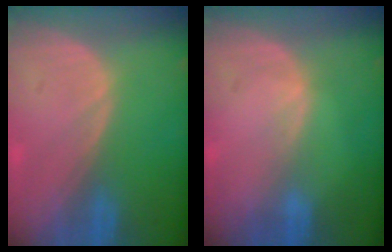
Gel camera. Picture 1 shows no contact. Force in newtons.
{"total": 0.6, "press": 0.5, "slide": 0.2}